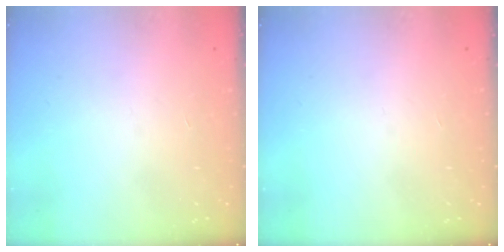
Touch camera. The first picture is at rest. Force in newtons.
{"total": 0.0}